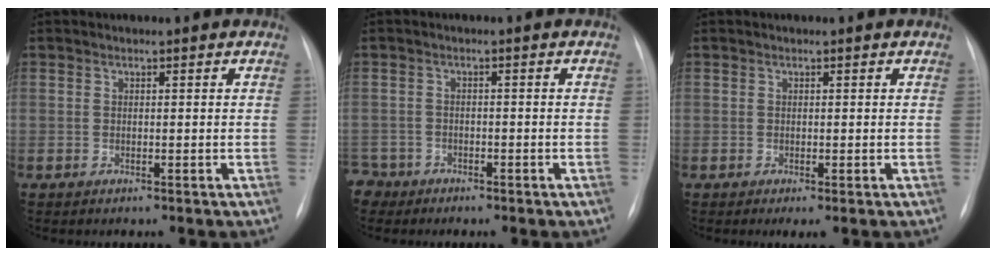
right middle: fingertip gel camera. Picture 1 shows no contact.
{"total": 3.7, "force": [-2.8, 2.3, -0.6], "torque": [0.013, 0.004, -0.056]}
{"total": 1.0, "force": [-0.4, 0.2, 0.9], "torque": [-0.013, -0.004, -0.005]}